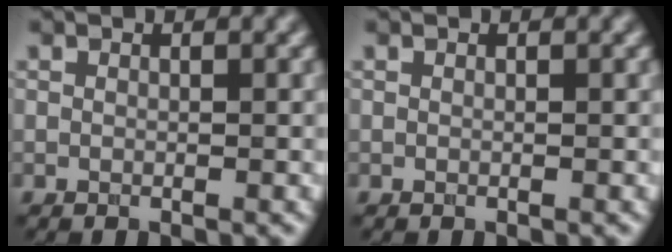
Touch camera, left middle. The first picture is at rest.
{"total": 0.0}